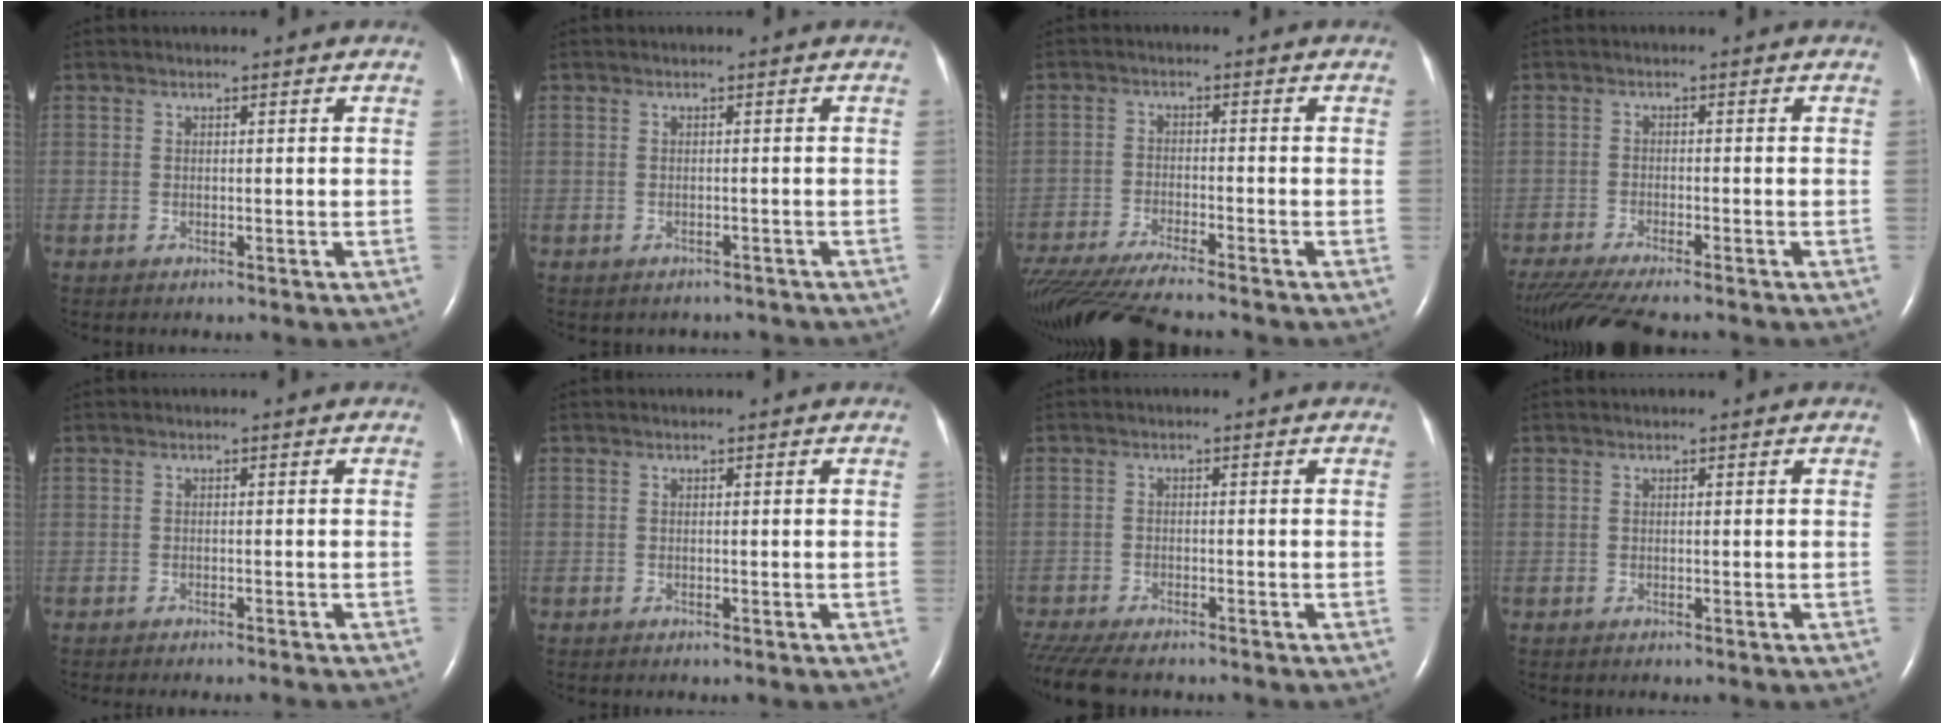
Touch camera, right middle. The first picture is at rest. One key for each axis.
{"total": 3.4, "fx": -3.0, "fy": 1.6, "fz": 0.4, "tx": -0.007, "ty": 0.008, "tz": -0.033}
{"total": 14.1, "fx": -12.4, "fy": 0.4, "fz": 6.6, "tx": -0.117, "ty": -0.034, "tz": -0.206}
{"total": 11.8, "fx": -10.1, "fy": 1.1, "fz": 6.0, "tx": -0.092, "ty": -0.026, "tz": -0.160}
{"total": 4.1, "fx": -3.7, "fy": 0.2, "fz": 1.7, "tx": -0.017, "ty": -0.003, "tz": -0.047}
{"total": 0.0}
{"total": 9.6, "fx": -8.0, "fy": 2.6, "fz": 4.7, "tx": -0.093, "ty": -0.012, "tz": -0.127}
{"total": 0.0}